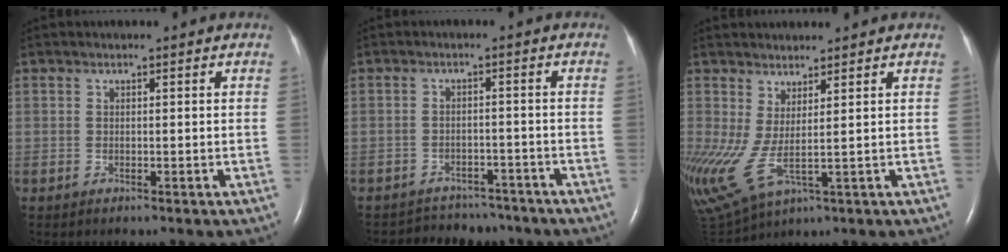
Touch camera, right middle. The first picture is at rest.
{"total": 7.7, "force": [-7.0, 3.1, 0.0], "torque": [0.001, 0.016, -0.086]}
{"total": 12.1, "force": [-0.5, 4.1, 11.4], "torque": [-0.283, -0.011, 0.012]}